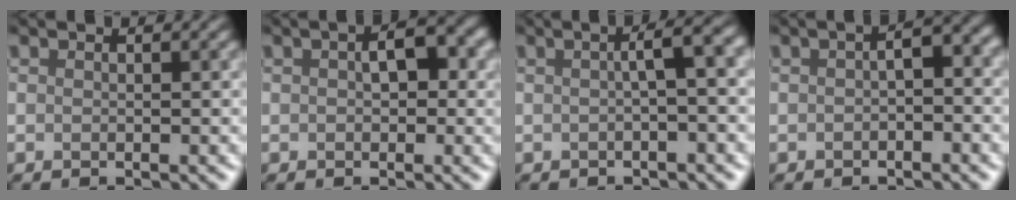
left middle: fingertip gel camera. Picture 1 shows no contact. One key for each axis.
{"total": 2.7, "fx": 0.1, "fy": 1.6, "fz": 2.2, "tx": -0.024, "ty": 0.010, "tz": -0.004}
{"total": 3.3, "fx": -0.1, "fy": 0.5, "fz": 3.3, "tx": -0.044, "ty": 0.017, "tz": -0.010}
{"total": 2.8, "fx": -0.9, "fy": 1.1, "fz": 2.4, "tx": -0.035, "ty": 0.009, "tz": -0.020}